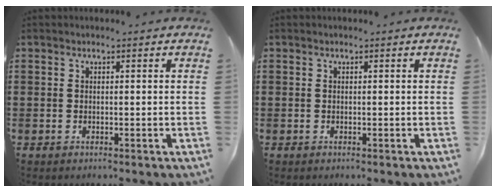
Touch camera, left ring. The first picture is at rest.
{"total": 0.0}